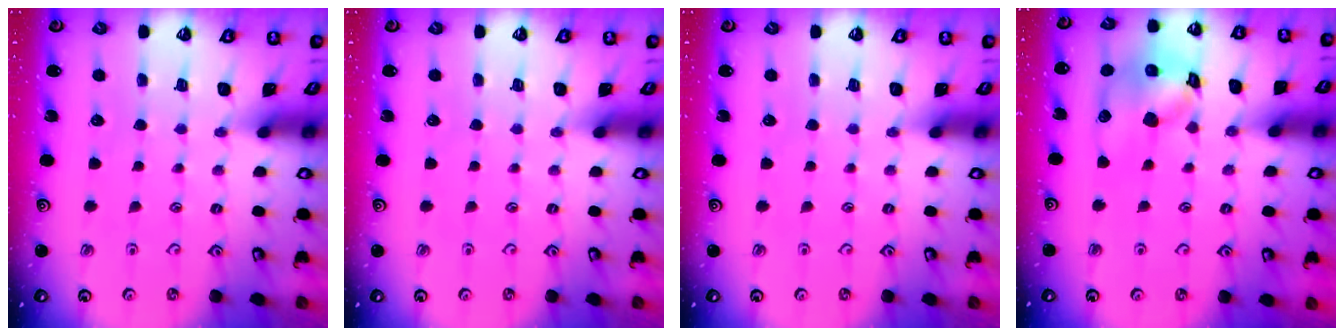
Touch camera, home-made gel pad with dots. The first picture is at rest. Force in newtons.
{"total": 0.0}
{"total": 0.0}
{"total": 14.4, "press": 14.3, "slide": 2.1}